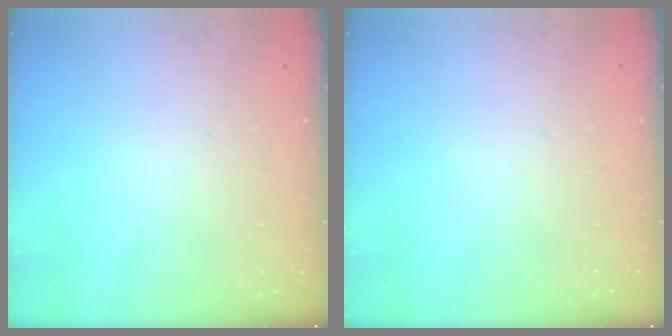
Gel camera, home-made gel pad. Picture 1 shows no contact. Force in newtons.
{"total": 0.0}